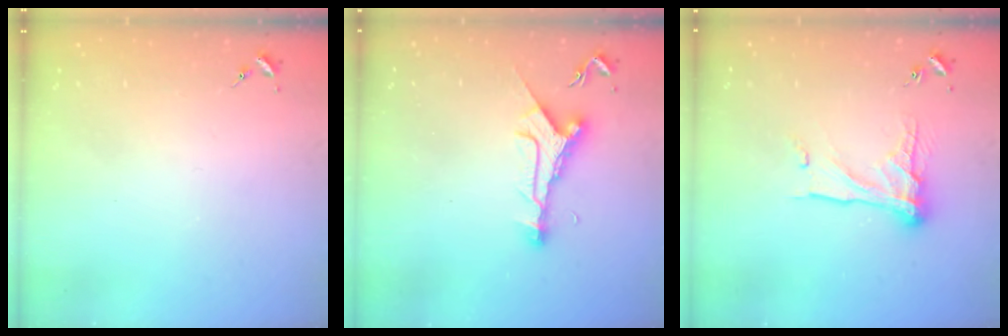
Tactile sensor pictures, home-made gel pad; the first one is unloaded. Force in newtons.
{"total": 9.9, "press": 9.9, "slide": 0.5}
{"total": 13.4, "press": 13.4, "slide": 1.1}